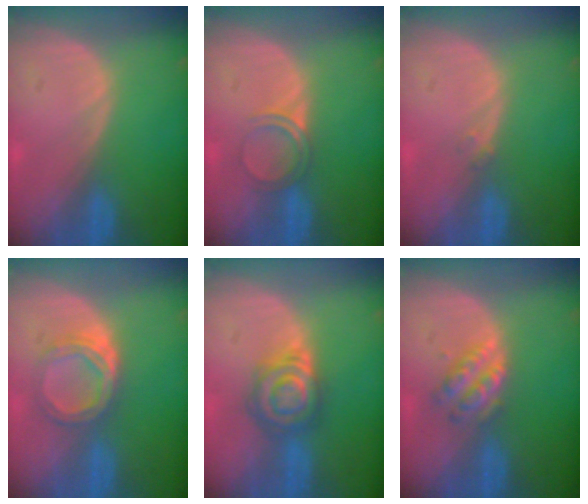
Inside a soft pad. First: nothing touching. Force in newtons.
{"total": 3.2, "press": 2.9, "slide": 1.2}
{"total": 0.8, "press": 0.7, "slide": 0.4}
{"total": 5.6, "press": 4.9, "slide": 2.7}
{"total": 6.7, "press": 6.3, "slide": 2.1}
{"total": 4.9, "press": 4.3, "slide": 2.3}